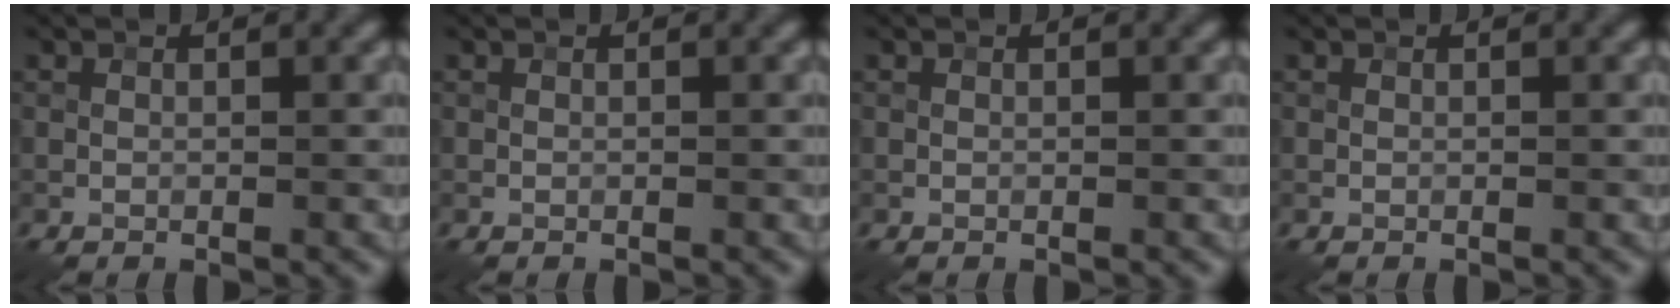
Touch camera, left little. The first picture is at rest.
{"total": 0.0}
{"total": 0.0}
{"total": 0.0}